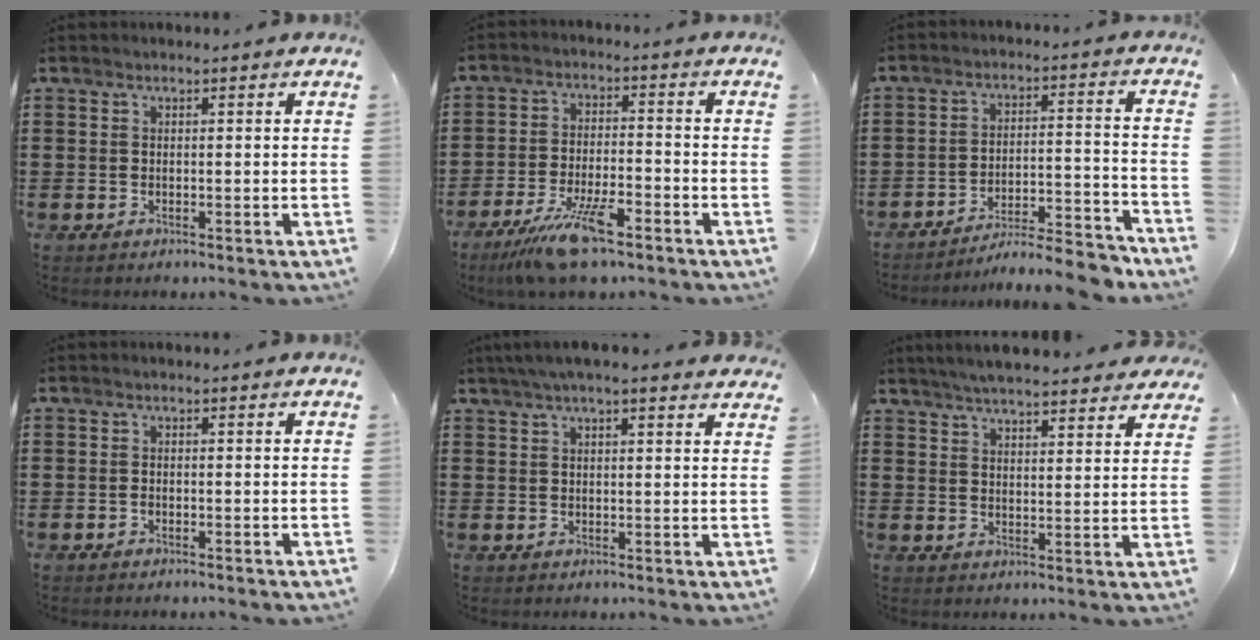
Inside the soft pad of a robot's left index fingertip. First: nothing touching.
{"total": 8.9, "force": [-6.2, 1.9, 6.1], "torque": [-0.125, -0.002, -0.116]}
{"total": 7.5, "force": [-7.1, 0.2, 2.3], "torque": [-0.027, 0.011, -0.133]}
{"total": 0.5, "force": [-0.5, 0.2, 0.2], "torque": [-0.008, -0.002, -0.008]}
{"total": 4.1, "force": [3.4, 0.2, 2.3], "torque": [-0.053, 0.002, 0.062]}
{"total": 5.1, "force": [4.9, 0.1, 1.5], "torque": [-0.045, -0.018, 0.088]}